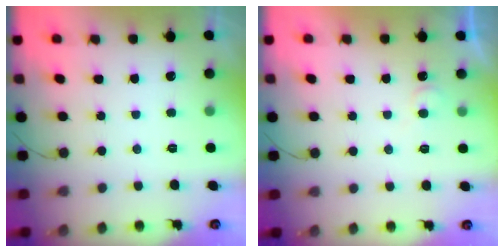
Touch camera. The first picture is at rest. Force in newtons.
{"total": 4.4, "press": 4.3, "slide": 0.4}